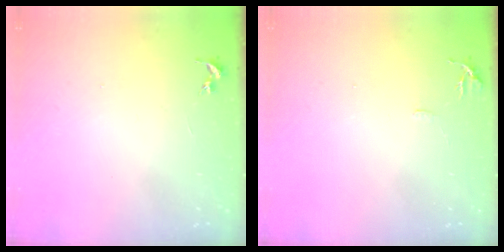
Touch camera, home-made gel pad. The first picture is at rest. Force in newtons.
{"total": 6.0, "press": 5.9, "slide": 0.7}